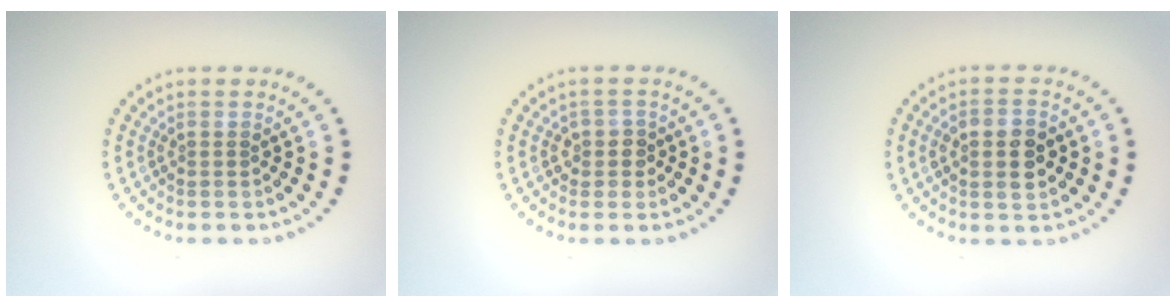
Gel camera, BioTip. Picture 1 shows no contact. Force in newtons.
{"total": 1.8, "press": 1.5, "slide": 1.0}
{"total": 3.9, "press": 3.9, "slide": 0.3}